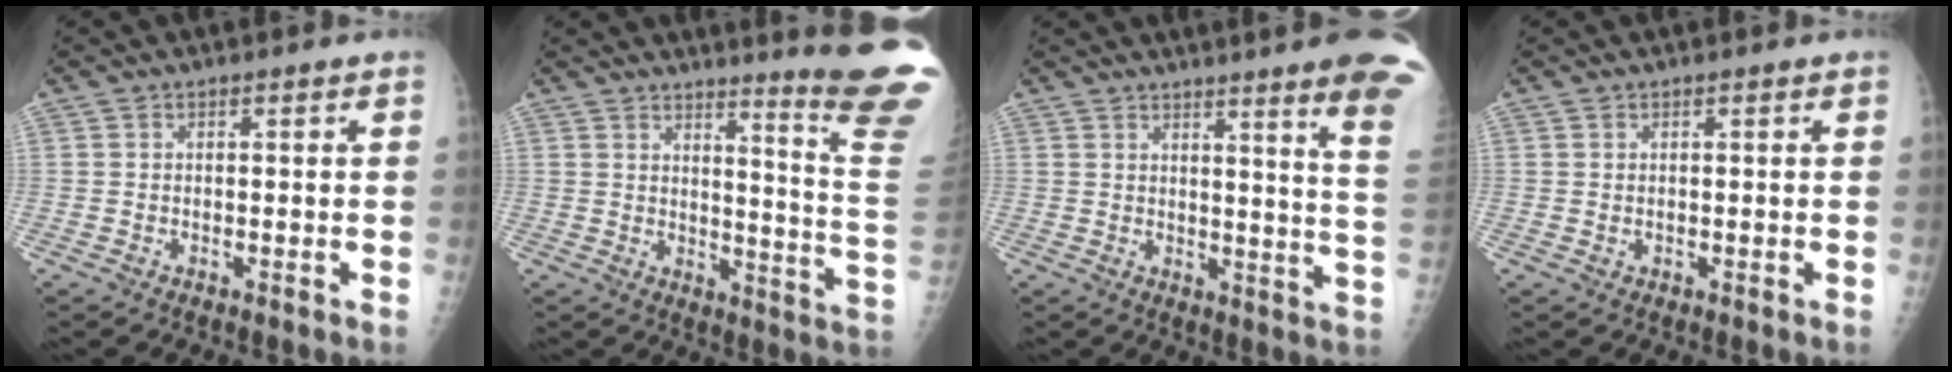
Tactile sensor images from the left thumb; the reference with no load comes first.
{"total": 18.0, "force": [14.9, -1.0, 10.0], "torque": [-0.114, -0.171, 0.173]}
{"total": 16.0, "force": [11.7, -0.4, 11.0], "torque": [-0.120, -0.079, 0.123]}
{"total": 0.9, "force": [0.3, 0.5, 0.6], "torque": [-0.009, 0.000, 0.010]}